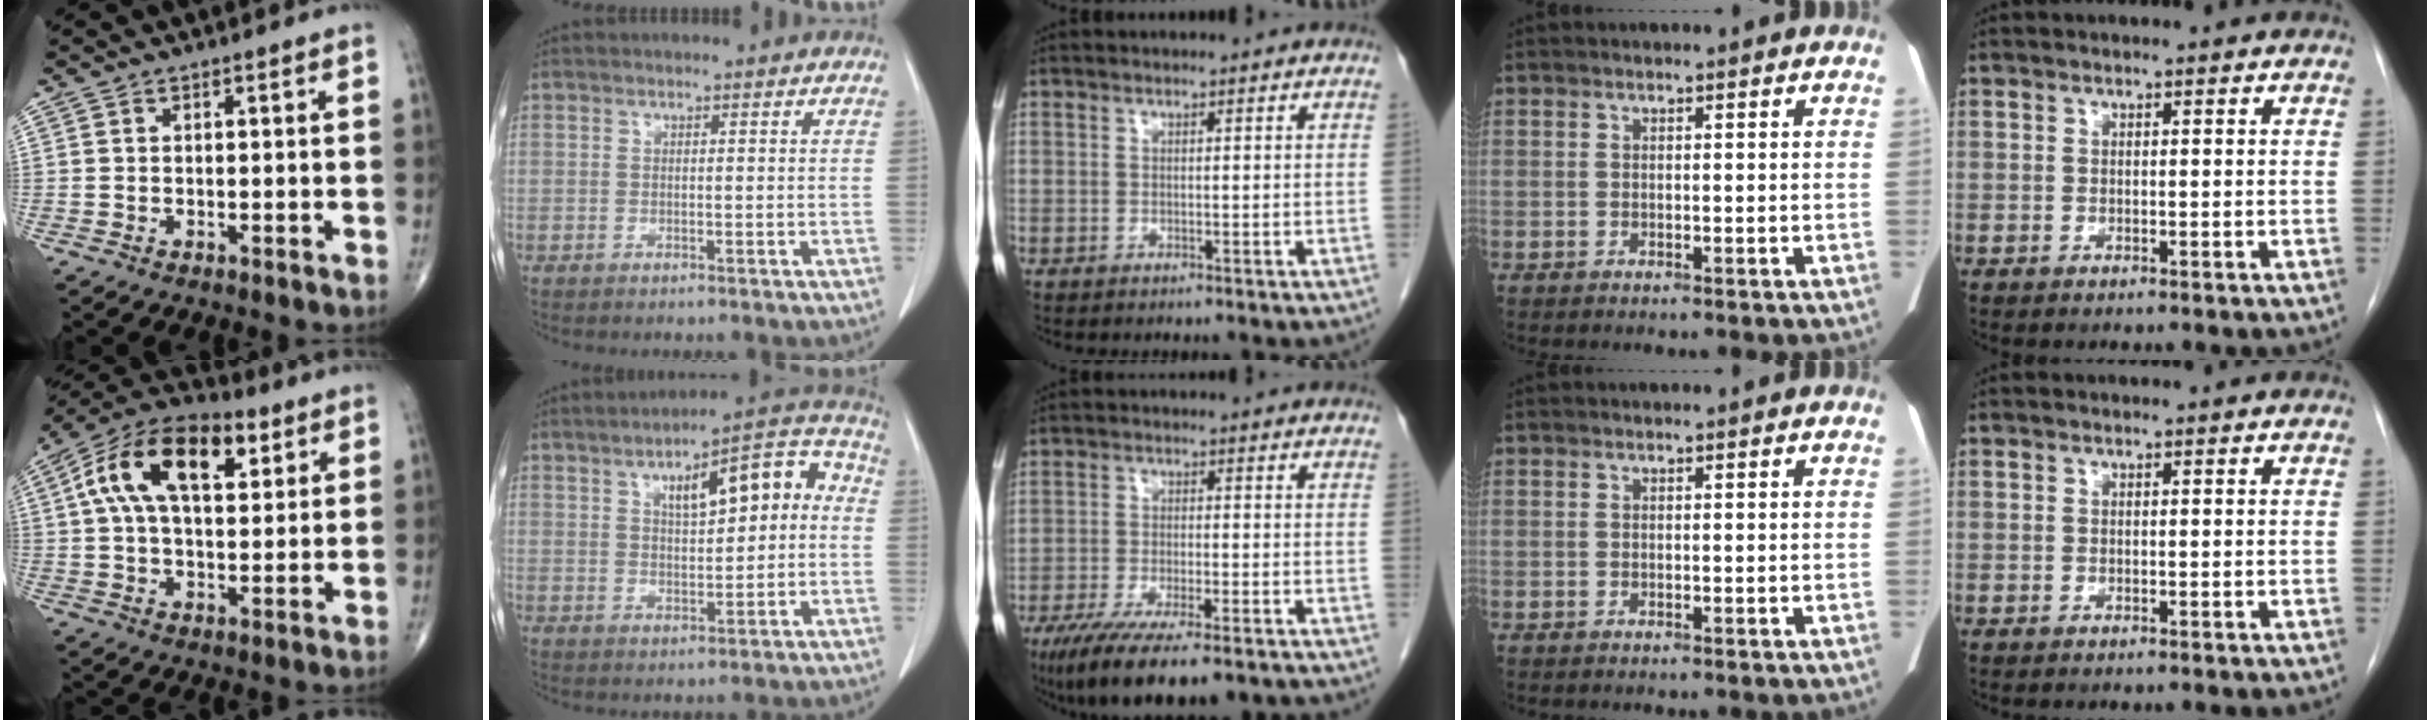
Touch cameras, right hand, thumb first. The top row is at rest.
{"thumb": {"total": 18.0, "force": [6.0, 9.6, 14.0], "torque": [-0.227, 0.014, 0.095]}, "index": {"total": 11.4, "force": [2.1, 4.0, 10.5], "torque": [-0.137, 0.041, 0.029]}, "middle": {"total": 14.2, "force": [-10.7, 2.6, 9.0], "torque": [-0.135, -0.025, -0.167]}}